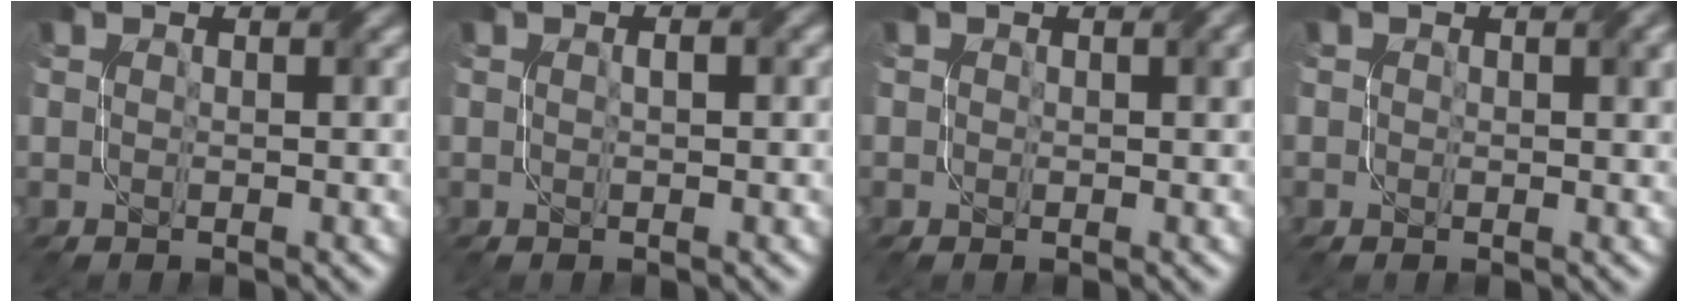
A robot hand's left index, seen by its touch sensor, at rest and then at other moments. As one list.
[{"total": 1.0, "force": [0.4, 0.3, 0.9], "torque": [-0.003, -0.007, 0.005]}, {"total": 0.8, "force": [0.3, 0.4, 0.6], "torque": [-0.003, 0.004, 0.007]}, {"total": 1.4, "force": [0.6, 0.8, 1.1], "torque": [-0.004, 0.002, 0.011]}]